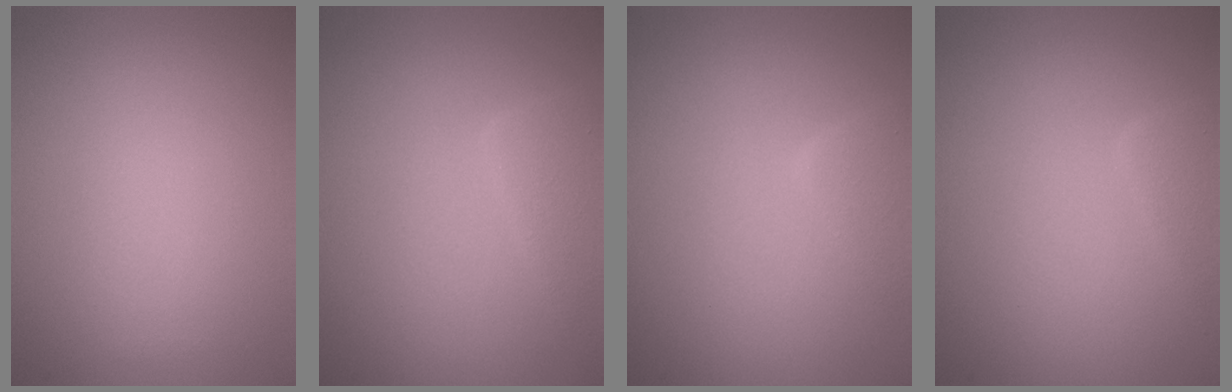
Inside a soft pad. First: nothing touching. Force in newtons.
{"total": 3.6, "press": 3.5, "slide": 0.2}
{"total": 2.1, "press": 2.1, "slide": 0.2}
{"total": 2.0, "press": 2.0, "slide": 0.1}